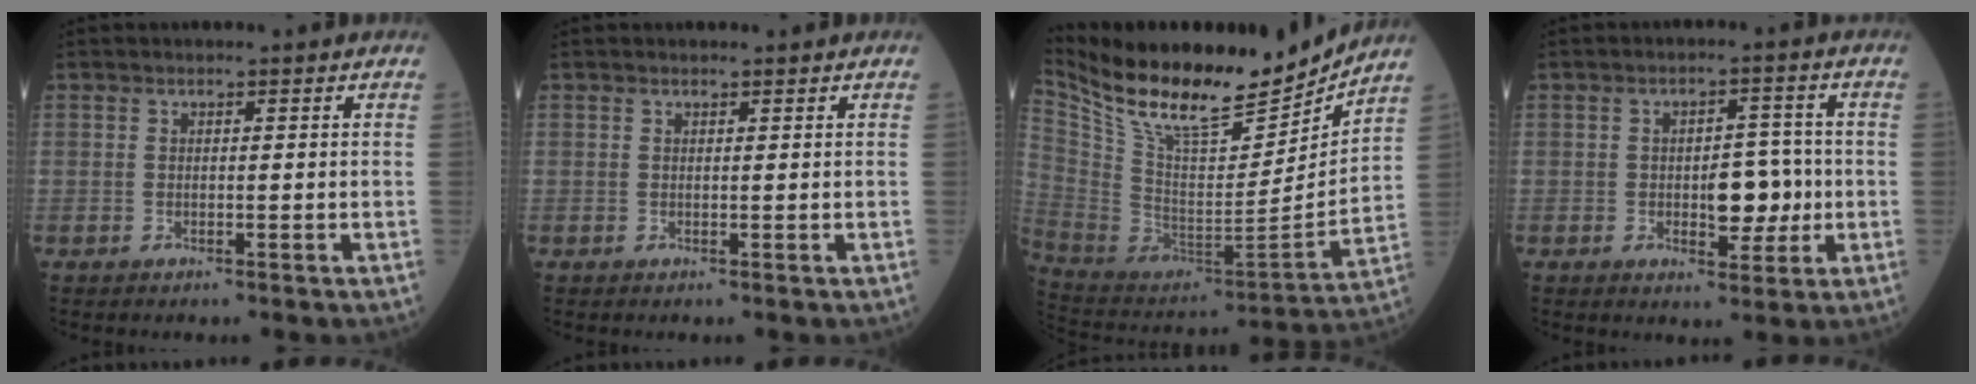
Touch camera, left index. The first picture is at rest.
{"total": 0.6, "force": [0.6, 0.0, 0.2], "torque": [-0.010, 0.000, 0.009]}
{"total": 23.2, "force": [19.8, 4.8, 11.2], "torque": [-0.213, -0.024, 0.336]}
{"total": 5.9, "force": [-0.8, 2.9, 5.0], "torque": [-0.069, 0.006, -0.007]}